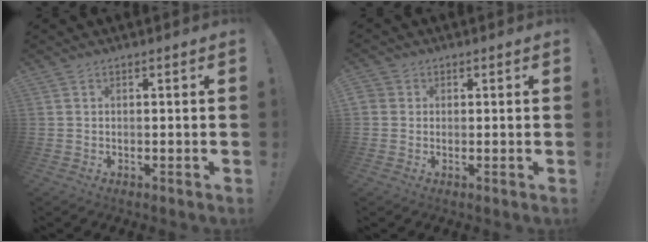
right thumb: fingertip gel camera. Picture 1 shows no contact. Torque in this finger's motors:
{"motor_torque": [0.16, 0.23, 0.54, 0.49, 0.18]}